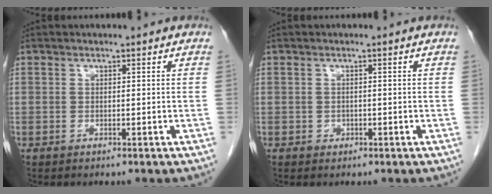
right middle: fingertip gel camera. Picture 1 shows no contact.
{"total": 0.8, "force": [-0.3, 0.7, 0.2], "torque": [-0.002, 0.003, -0.004]}